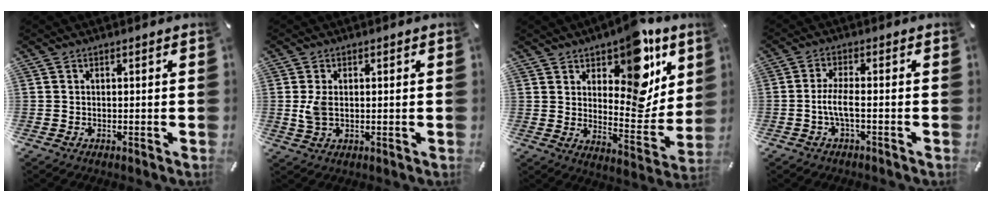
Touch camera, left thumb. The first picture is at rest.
{"total": 4.0, "force": [0.3, 2.3, 3.2], "torque": [-0.068, -0.003, -0.001]}
{"total": 16.7, "force": [10.3, 8.6, 9.8], "torque": [-0.111, -0.084, 0.173]}
{"total": 5.1, "force": [-1.4, 1.4, 4.7], "torque": [-0.104, -0.003, -0.031]}